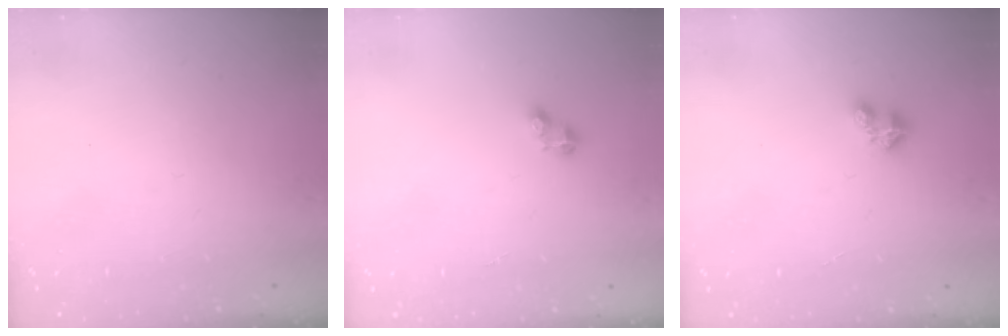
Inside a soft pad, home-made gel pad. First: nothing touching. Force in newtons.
{"total": 2.8, "press": 2.8, "slide": 0.4}
{"total": 2.7, "press": 2.7, "slide": 0.3}